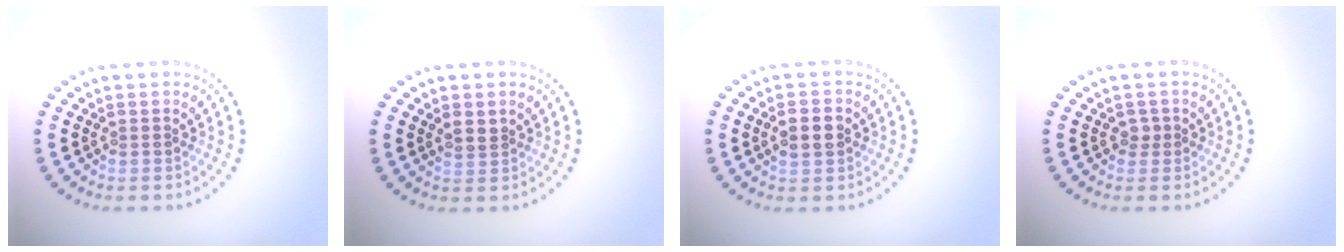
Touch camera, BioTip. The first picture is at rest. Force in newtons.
{"total": 1.5, "press": 1.3, "slide": 0.8}
{"total": 2.6, "press": 2.6, "slide": 0.2}
{"total": 0.9, "press": 0.7, "slide": 0.5}